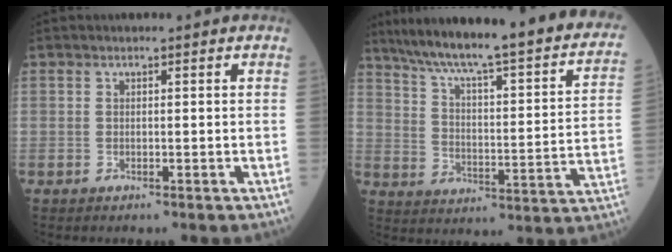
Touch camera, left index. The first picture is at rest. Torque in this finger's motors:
{"motor_torque": [0.99, -1.15, 0.43, 0.06]}